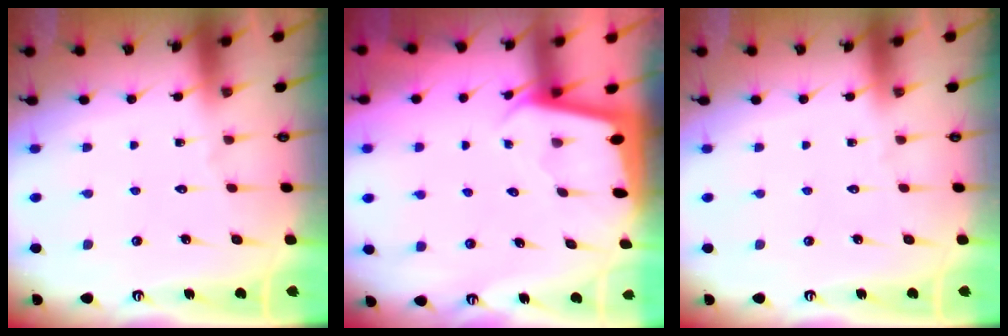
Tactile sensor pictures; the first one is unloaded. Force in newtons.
{"total": 1.9, "press": 1.9, "slide": 0.1}
{"total": 0.0}